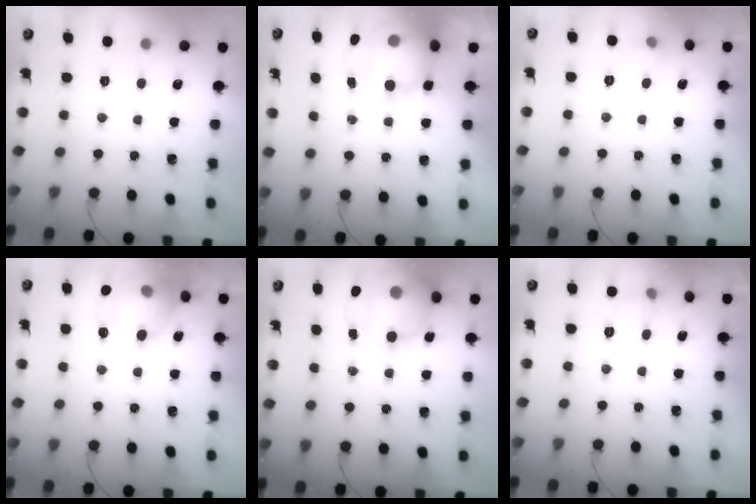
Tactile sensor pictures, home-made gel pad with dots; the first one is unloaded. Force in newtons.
{"total": 15.1, "press": 14.7, "slide": 3.7}
{"total": 5.7, "press": 4.1, "slide": 3.9}
{"total": 16.7, "press": 16.6, "slide": 1.4}
{"total": 17.7, "press": 17.1, "slide": 4.6}
{"total": 4.5, "press": 4.3, "slide": 1.3}